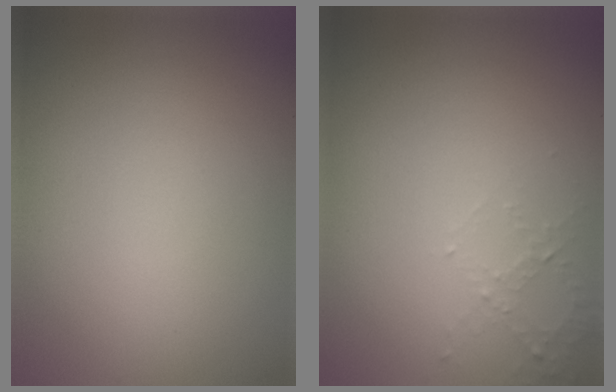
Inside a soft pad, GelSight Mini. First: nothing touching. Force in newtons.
{"total": 1.3, "press": 1.3, "slide": 0.4}